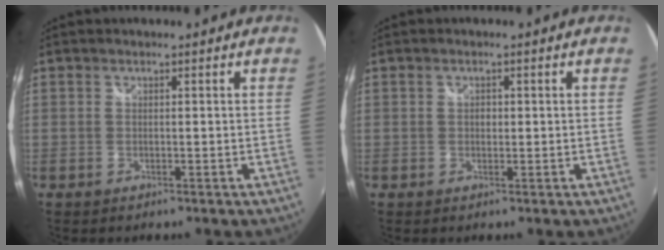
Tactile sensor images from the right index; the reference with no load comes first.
{"total": 1.2, "force": [0.1, 1.0, 0.6], "torque": [-0.008, 0.002, 0.000]}